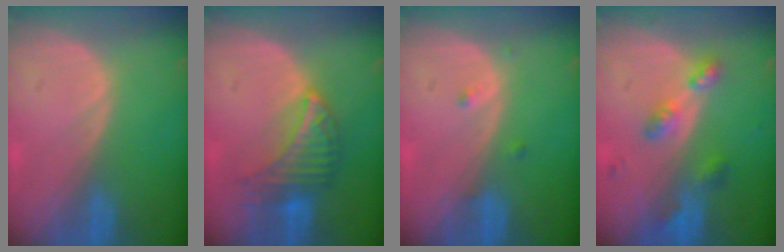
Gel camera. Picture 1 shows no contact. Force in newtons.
{"total": 6.5, "press": 6.5, "slide": 1.0}
{"total": 1.1, "press": 1.1, "slide": 0.1}
{"total": 5.2, "press": 4.8, "slide": 1.8}